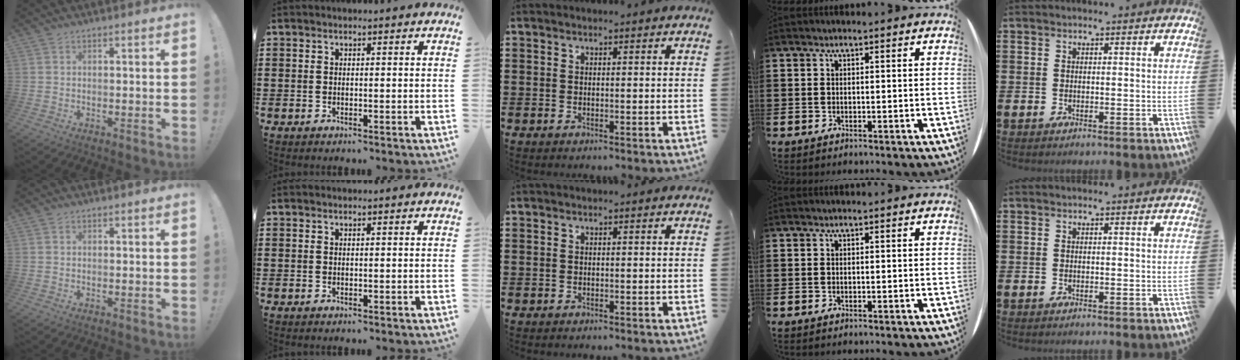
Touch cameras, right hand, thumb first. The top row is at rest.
{}